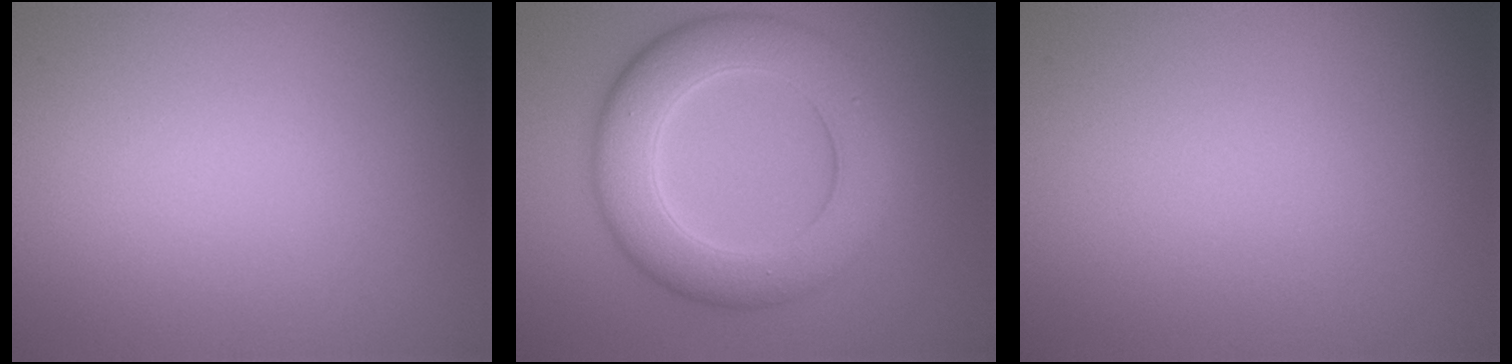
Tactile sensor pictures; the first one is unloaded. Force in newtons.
{"total": 7.9, "press": 7.8, "slide": 0.6}
{"total": 0.0}